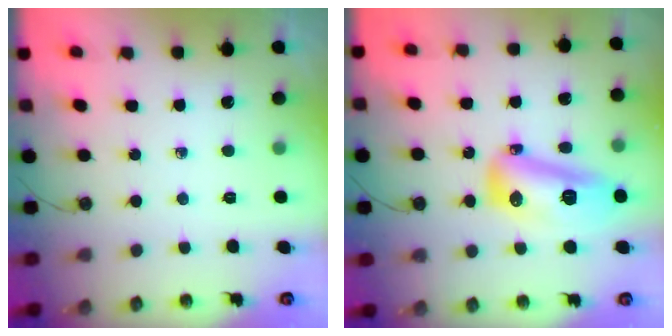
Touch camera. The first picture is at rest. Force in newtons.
{"total": 14.3, "press": 14.2, "slide": 1.2}